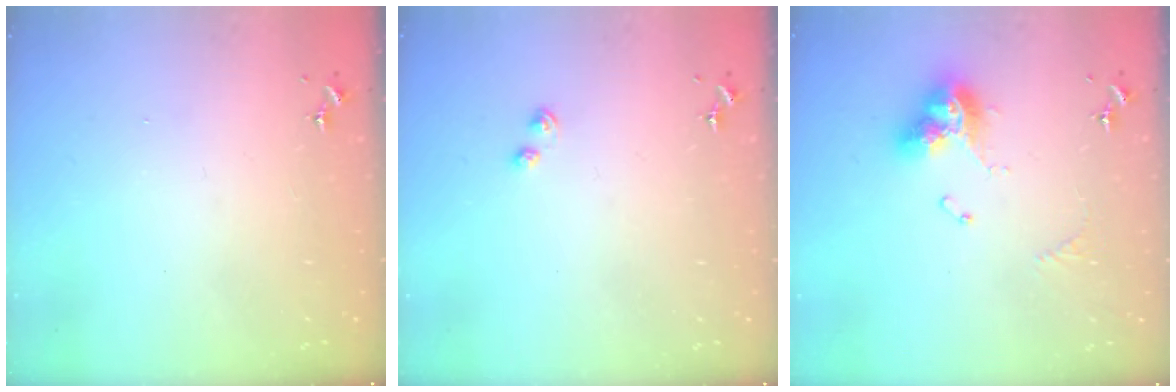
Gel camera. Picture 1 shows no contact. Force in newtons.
{"total": 2.2, "press": 2.1, "slide": 0.5}
{"total": 12.6, "press": 12.6, "slide": 1.1}